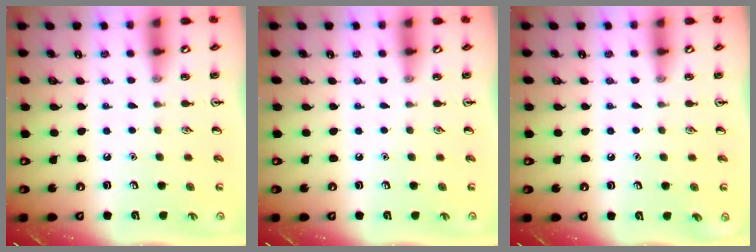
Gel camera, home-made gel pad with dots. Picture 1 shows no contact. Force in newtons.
{"total": 0.0}
{"total": 0.0}